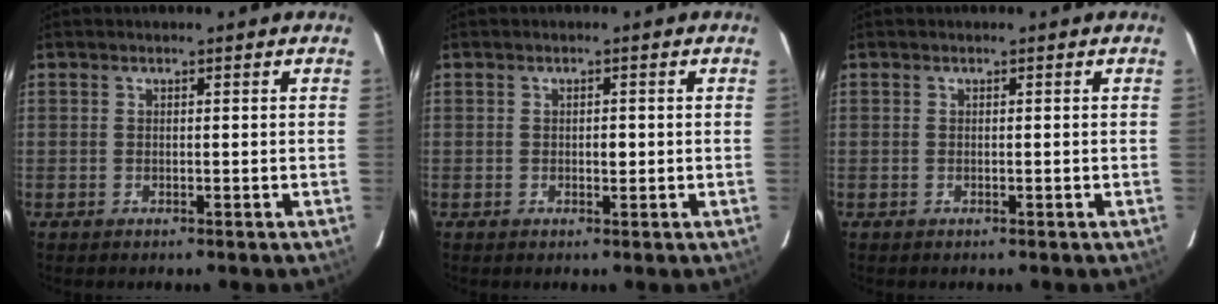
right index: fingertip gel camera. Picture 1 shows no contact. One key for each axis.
{"total": 1.1, "fx": -0.1, "fy": 0.5, "fz": 1.0, "tx": -0.015, "ty": 0.001, "tz": -0.001}
{"total": 0.0}